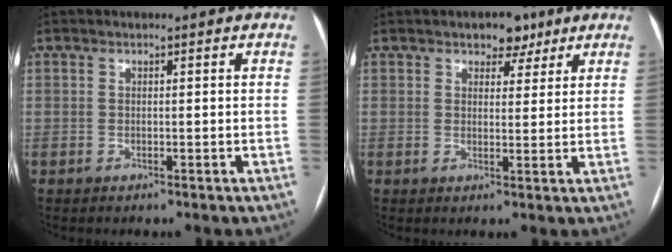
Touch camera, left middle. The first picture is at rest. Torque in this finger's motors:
{"motor_torque": [0.26, -0.25, 0.00, 0.02]}